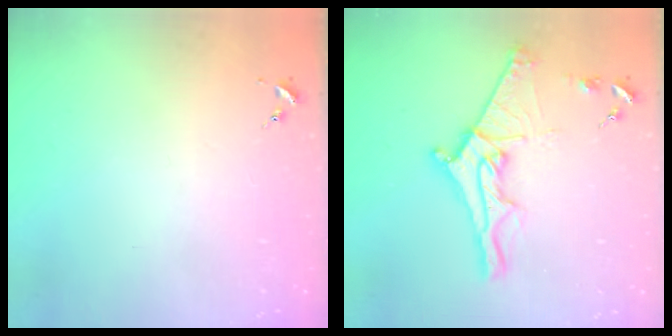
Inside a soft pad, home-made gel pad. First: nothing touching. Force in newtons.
{"total": 14.1, "press": 14.1, "slide": 1.1}